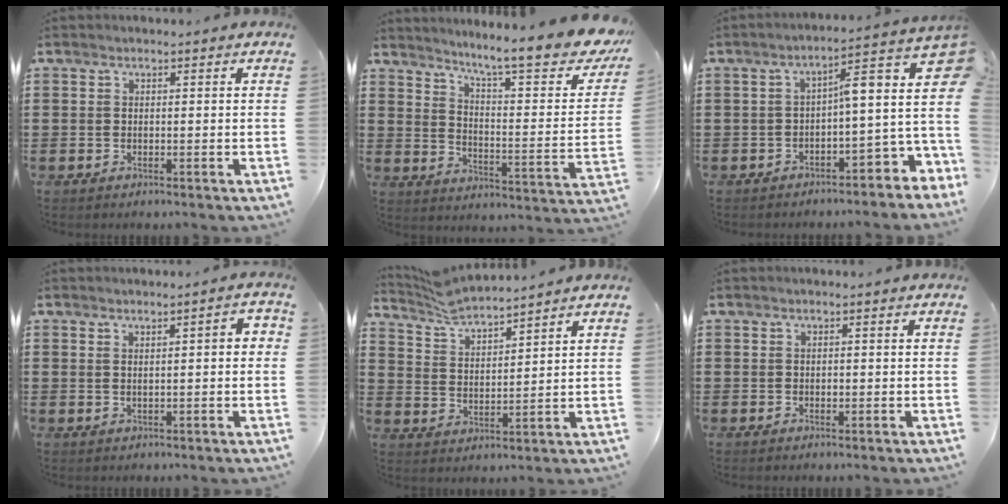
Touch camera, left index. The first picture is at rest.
{"total": 9.5, "force": [7.9, 0.4, 5.2], "torque": [-0.100, -0.062, 0.122]}
{"total": 5.5, "force": [0.6, 1.8, 5.2], "torque": [-0.076, -0.037, -0.006]}
{"total": 2.0, "force": [0.3, 0.2, 2.0], "torque": [-0.035, -0.001, 0.005]}
{"total": 5.1, "force": [5.0, 0.3, 1.0], "torque": [-0.040, -0.024, 0.090]}
{"total": 0.6, "force": [0.1, 0.4, 0.4], "torque": [-0.010, 0.000, 0.002]}